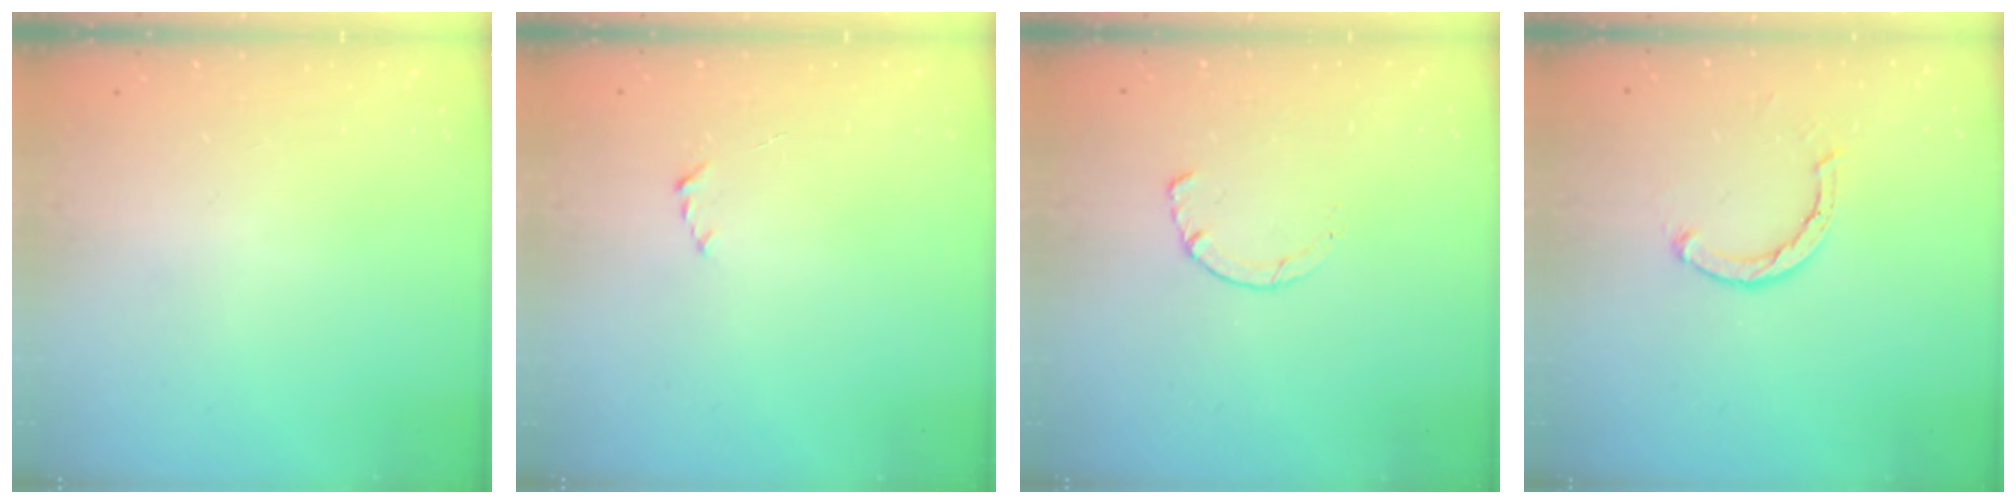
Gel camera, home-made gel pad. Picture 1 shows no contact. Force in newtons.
{"total": 2.2, "press": 2.1, "slide": 0.3}
{"total": 1.8, "press": 1.7, "slide": 0.3}
{"total": 2.1, "press": 2.1, "slide": 0.1}